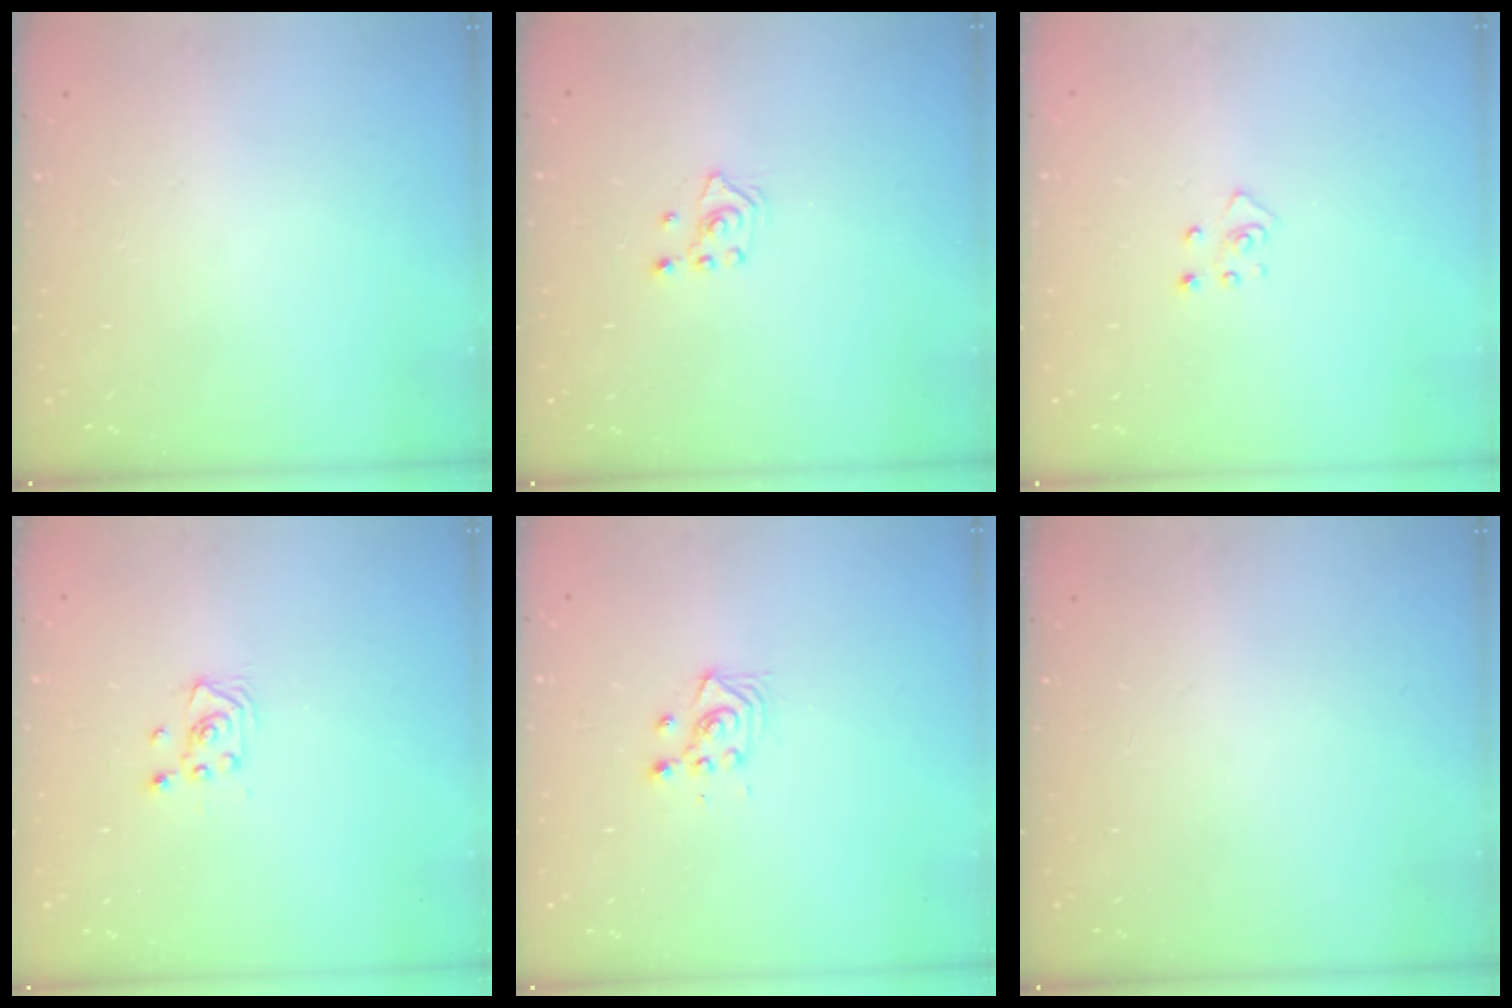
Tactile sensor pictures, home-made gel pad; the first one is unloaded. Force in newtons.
{"total": 2.0, "press": 1.8, "slide": 0.9}
{"total": 2.8, "press": 2.8, "slide": 0.3}
{"total": 2.2, "press": 2.2, "slide": 0.3}
{"total": 3.6, "press": 3.4, "slide": 1.2}
{"total": 0.0}